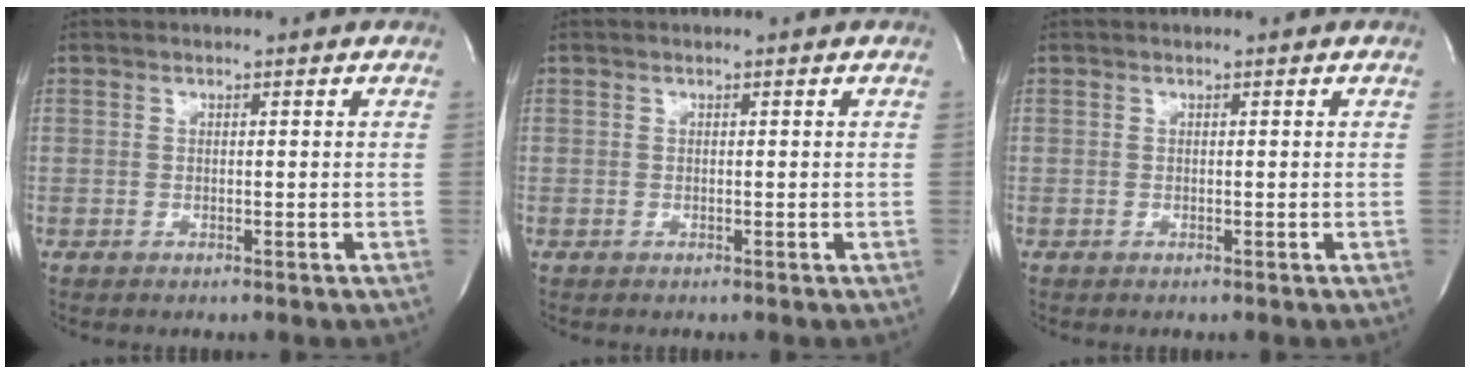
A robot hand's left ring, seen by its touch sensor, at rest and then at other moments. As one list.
[{"total": 0.0}, {"total": 0.0}]